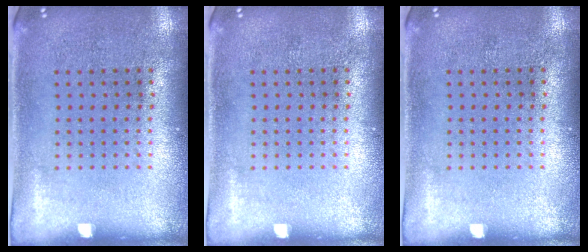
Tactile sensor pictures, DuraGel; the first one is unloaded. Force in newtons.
{"total": 0.0}
{"total": 0.0}